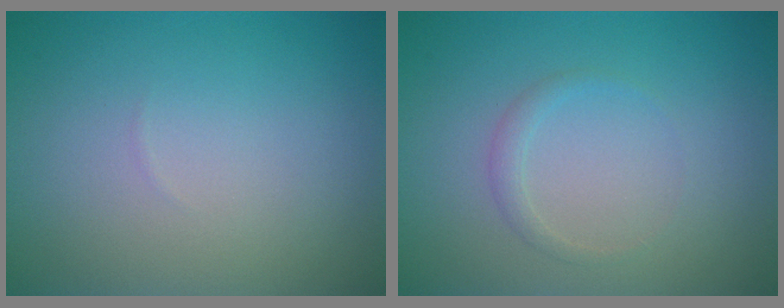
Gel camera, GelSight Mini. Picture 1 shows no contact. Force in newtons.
{"total": 1.0, "press": 1.0, "slide": 0.1}